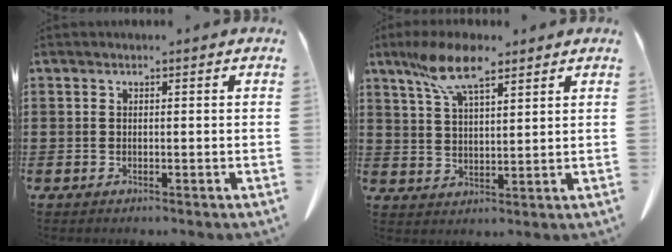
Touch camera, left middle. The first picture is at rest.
{"total": 9.2, "force": [6.2, 2.7, 6.2], "torque": [-0.136, -0.003, 0.113]}